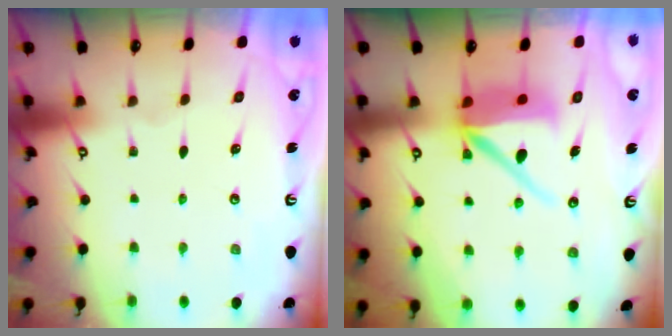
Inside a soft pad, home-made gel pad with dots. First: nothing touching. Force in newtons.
{"total": 10.3, "press": 10.2, "slide": 1.2}